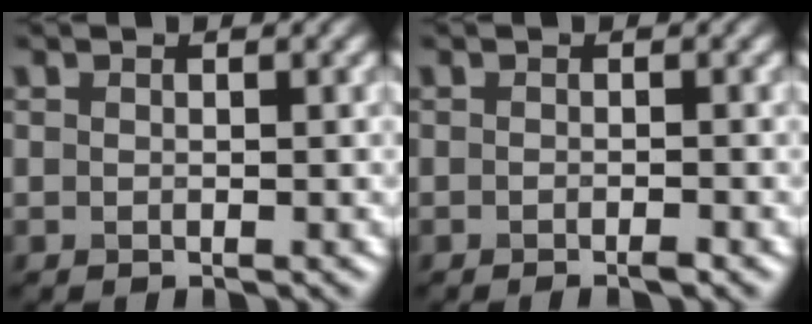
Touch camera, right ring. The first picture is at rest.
{"total": 1.1, "force": [-0.7, 0.2, 0.9], "torque": [-0.013, -0.004, -0.014]}